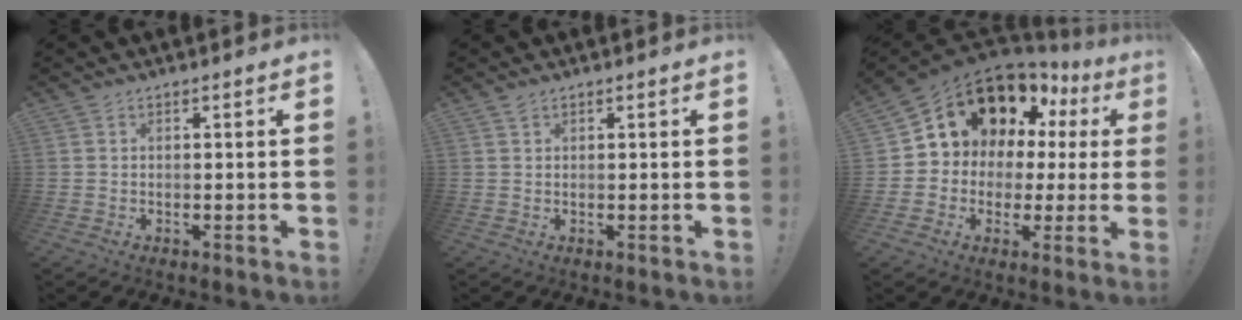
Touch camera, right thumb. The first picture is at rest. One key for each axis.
{"total": 0.6, "fx": 0.5, "fy": 0.3, "fz": 0.3, "tx": -0.001, "ty": -0.001, "tz": 0.007}
{"total": 14.6, "fx": 8.7, "fy": 9.7, "fz": 6.5, "tx": -0.096, "ty": -0.065, "tz": 0.173}